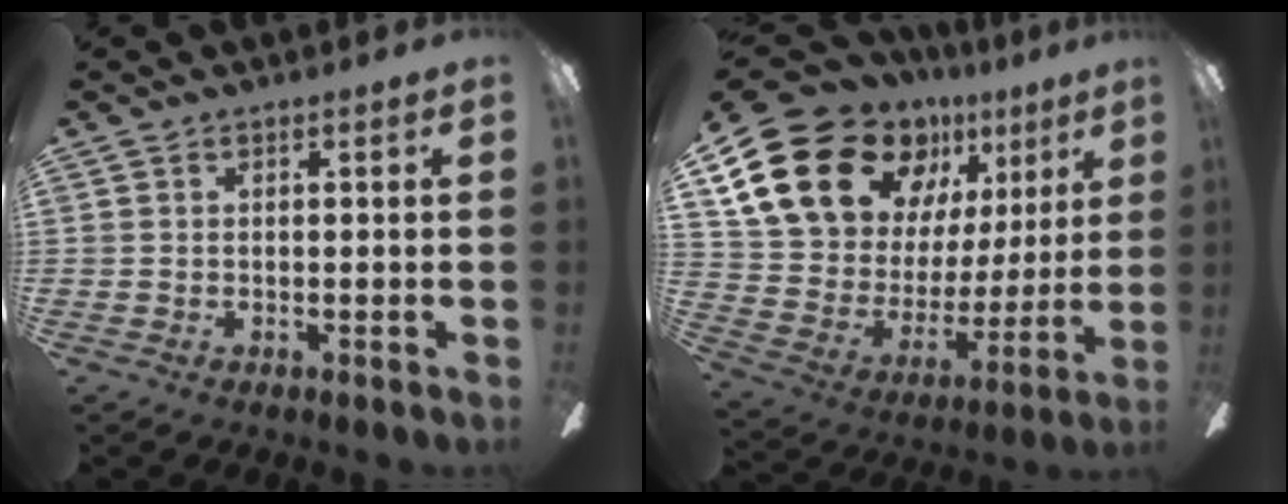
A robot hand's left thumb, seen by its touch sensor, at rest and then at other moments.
{"total": 23.1, "force": [14.1, 13.9, 11.9], "torque": [-0.232, -0.079, 0.271]}